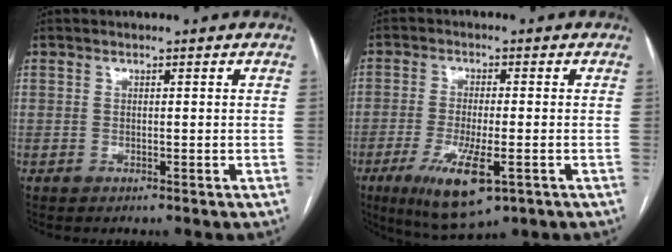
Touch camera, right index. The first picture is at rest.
{"total": 10.3, "force": [-4.5, 2.7, 8.9], "torque": [-0.163, -0.024, -0.069]}